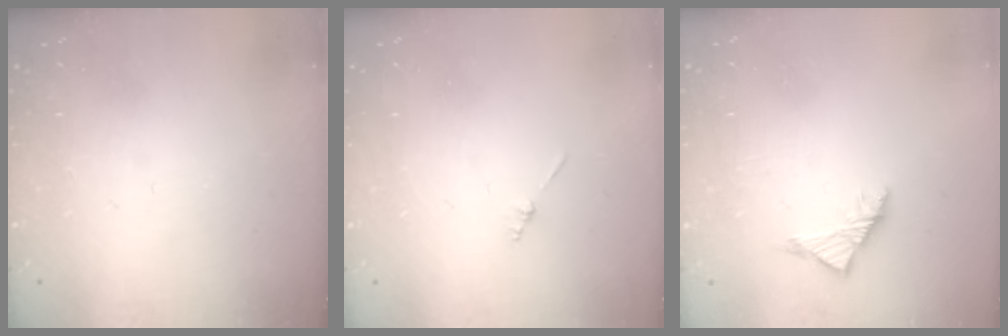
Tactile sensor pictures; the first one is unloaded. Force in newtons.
{"total": 0.8, "press": 0.8, "slide": 0.2}
{"total": 3.0, "press": 2.9, "slide": 0.9}